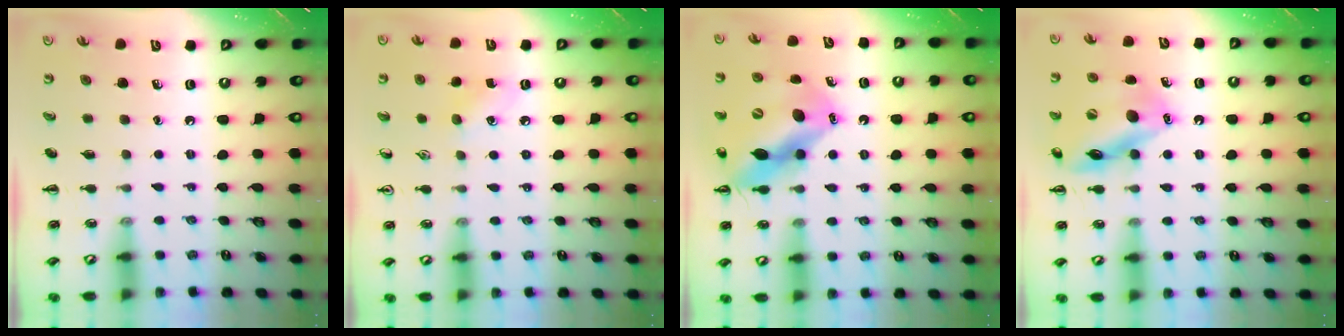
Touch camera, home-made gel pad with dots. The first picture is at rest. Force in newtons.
{"total": 5.8, "press": 5.7, "slide": 1.4}
{"total": 15.1, "press": 14.4, "slide": 4.5}
{"total": 15.1, "press": 14.9, "slide": 2.3}